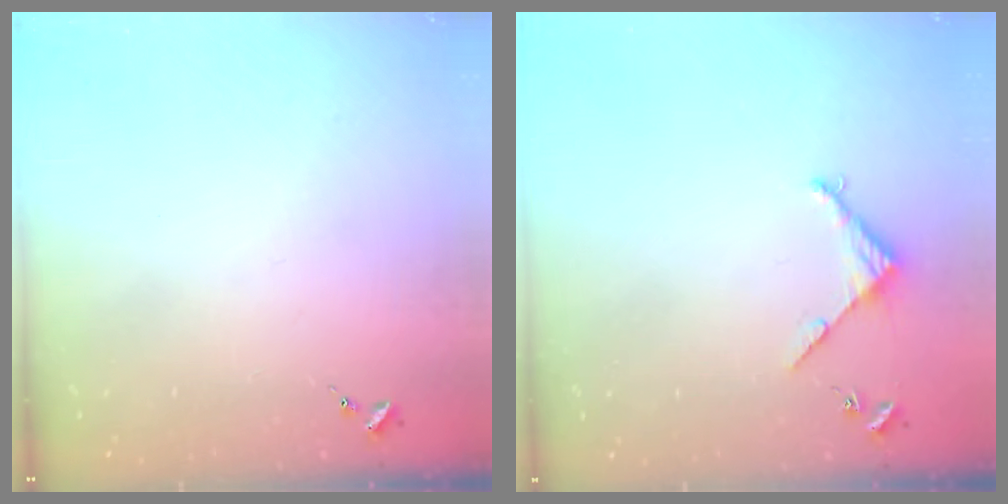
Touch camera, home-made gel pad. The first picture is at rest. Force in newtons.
{"total": 3.4, "press": 3.4, "slide": 0.4}